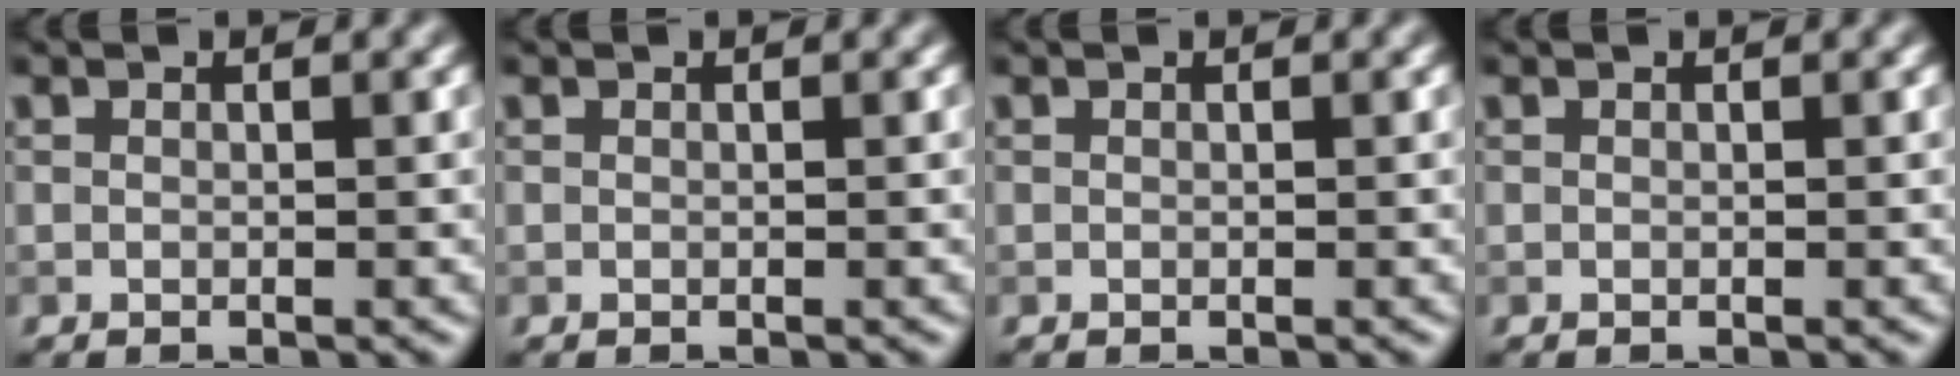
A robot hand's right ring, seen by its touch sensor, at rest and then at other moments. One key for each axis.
{"total": 0.0}
{"total": 0.0}
{"total": 0.0}